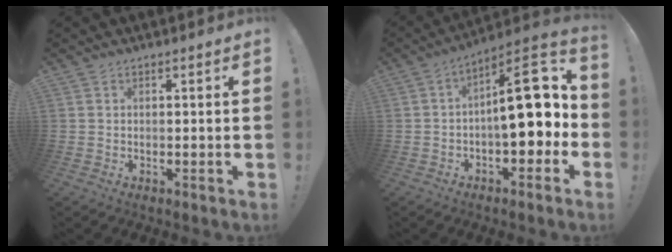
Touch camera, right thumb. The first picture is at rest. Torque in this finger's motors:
{"motor_torque": [0.67, 0.36, 1.15, -0.18, 0.13]}